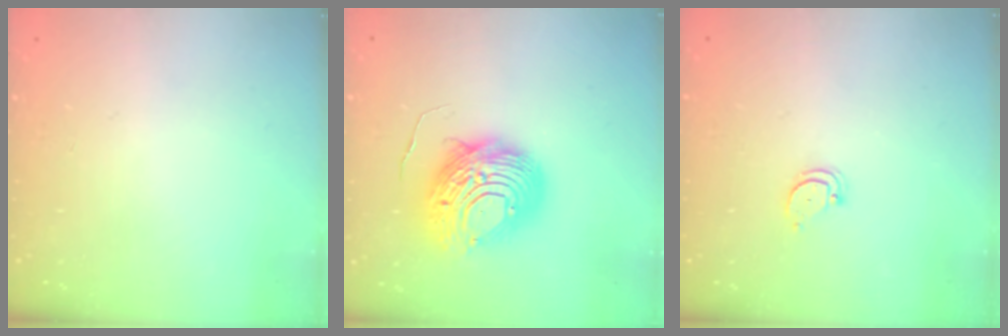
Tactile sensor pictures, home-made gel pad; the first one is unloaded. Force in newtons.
{"total": 13.2, "press": 13.1, "slide": 1.5}
{"total": 2.4, "press": 2.4, "slide": 0.2}